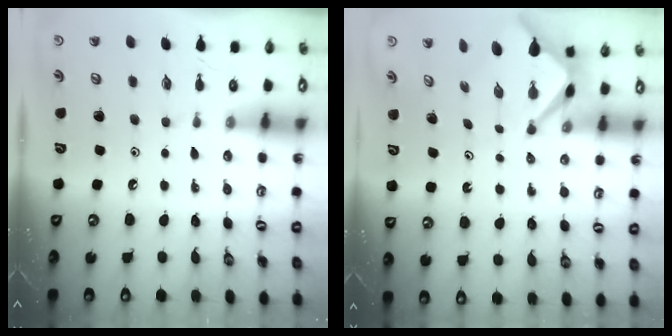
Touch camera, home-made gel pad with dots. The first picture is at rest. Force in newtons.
{"total": 3.4, "press": 3.4, "slide": 0.3}